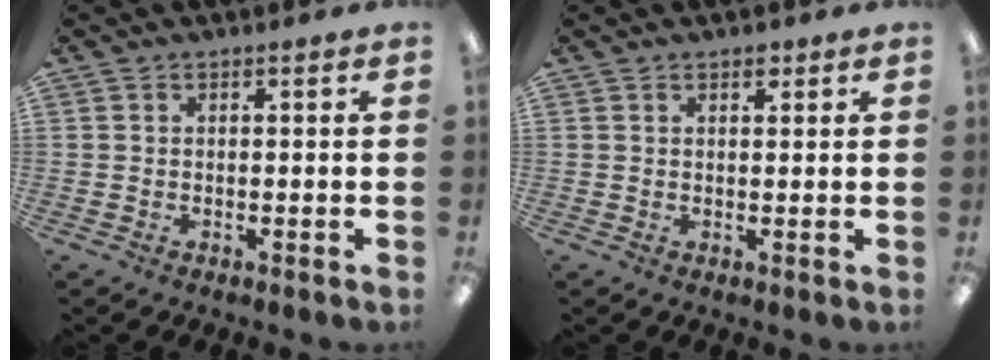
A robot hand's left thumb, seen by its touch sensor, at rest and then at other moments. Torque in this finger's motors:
{"motor_torque": [-0.30, 0.20, -0.40, 0.29, 0.04]}